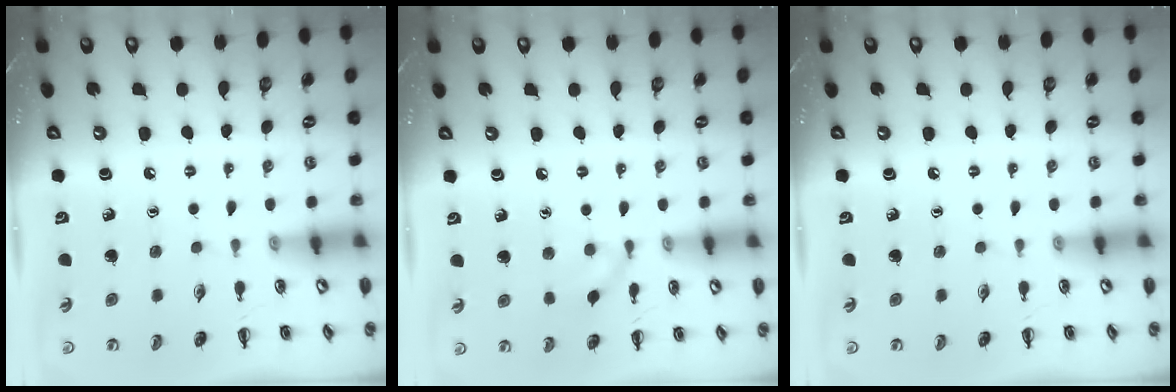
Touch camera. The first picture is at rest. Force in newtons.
{"total": 6.6, "press": 6.4, "slide": 1.8}
{"total": 0.0}